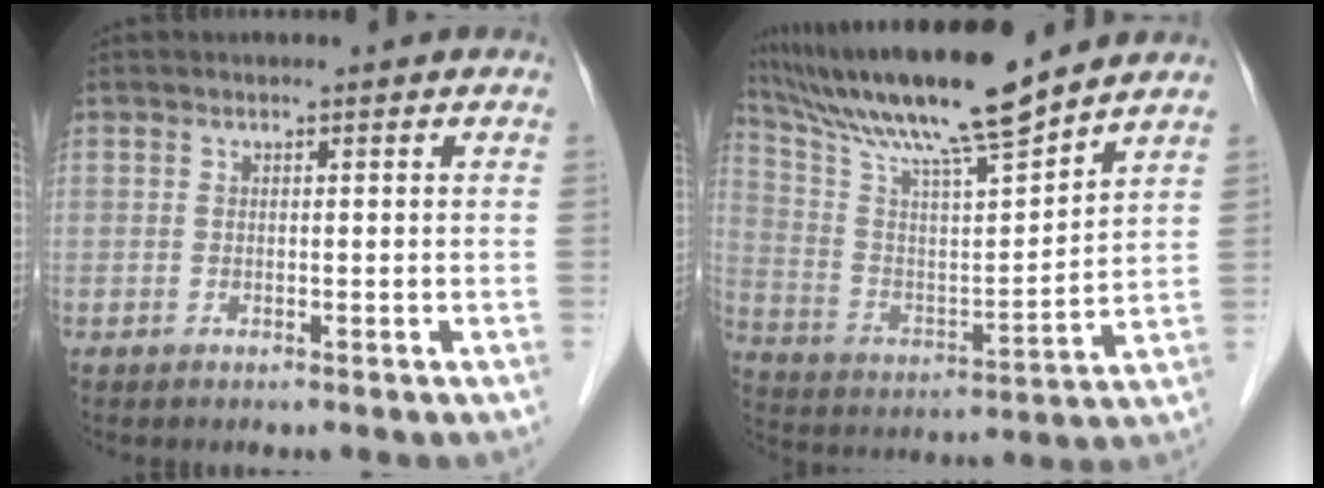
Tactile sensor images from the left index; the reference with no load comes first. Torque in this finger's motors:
{"motor_torque": [0.78, -0.80, 0.48, 0.21]}